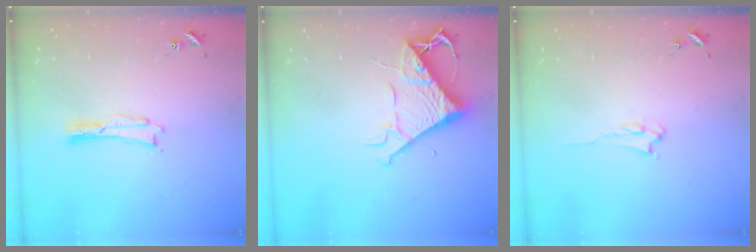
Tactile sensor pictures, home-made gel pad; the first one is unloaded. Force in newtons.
{"total": 8.0, "press": 7.9, "slide": 0.8}
{"total": 2.0, "press": 1.9, "slide": 0.3}